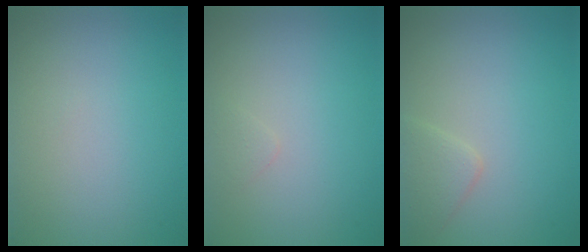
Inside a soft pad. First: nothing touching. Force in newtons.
{"total": 0.6, "press": 0.6, "slide": 0.0}
{"total": 1.8, "press": 1.8, "slide": 0.0}